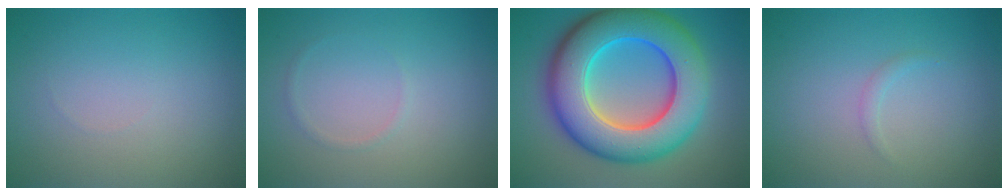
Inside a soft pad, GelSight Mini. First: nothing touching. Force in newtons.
{"total": 0.7, "press": 0.7, "slide": 0.0}
{"total": 12.8, "press": 12.8, "slide": 0.3}
{"total": 0.7, "press": 0.7, "slide": 0.1}